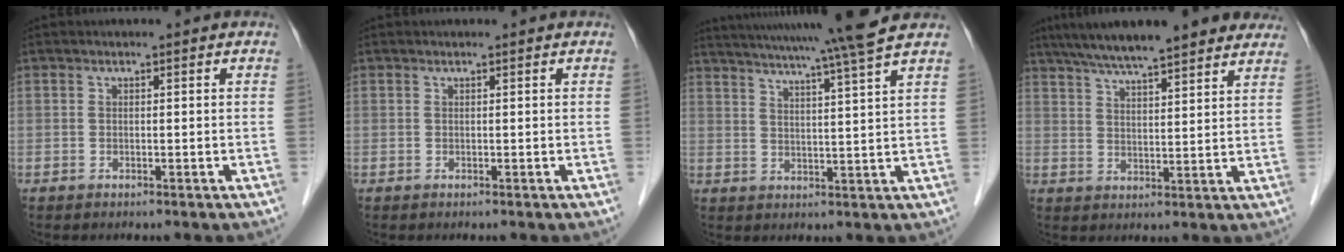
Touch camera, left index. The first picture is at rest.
{"total": 0.0}
{"total": 15.6, "force": [13.6, -2.5, 7.2], "torque": [-0.124, -0.023, 0.182]}
{"total": 17.3, "force": [14.4, 2.4, 9.2], "torque": [-0.147, 0.040, 0.200]}